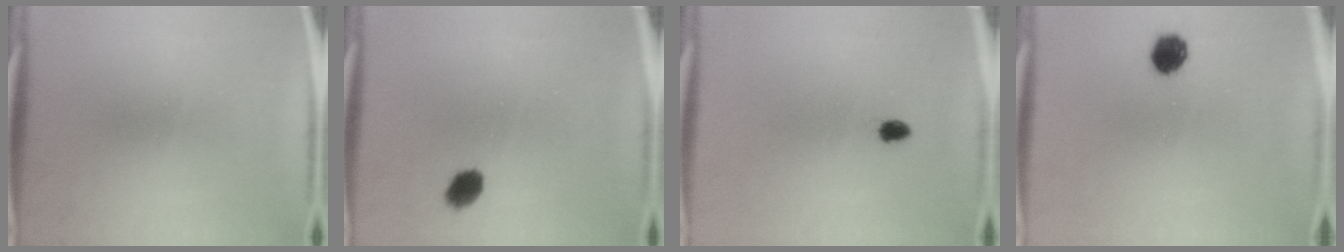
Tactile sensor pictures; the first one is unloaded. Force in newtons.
{"total": 3.7}
{"total": 1.4}
{"total": 5.3}